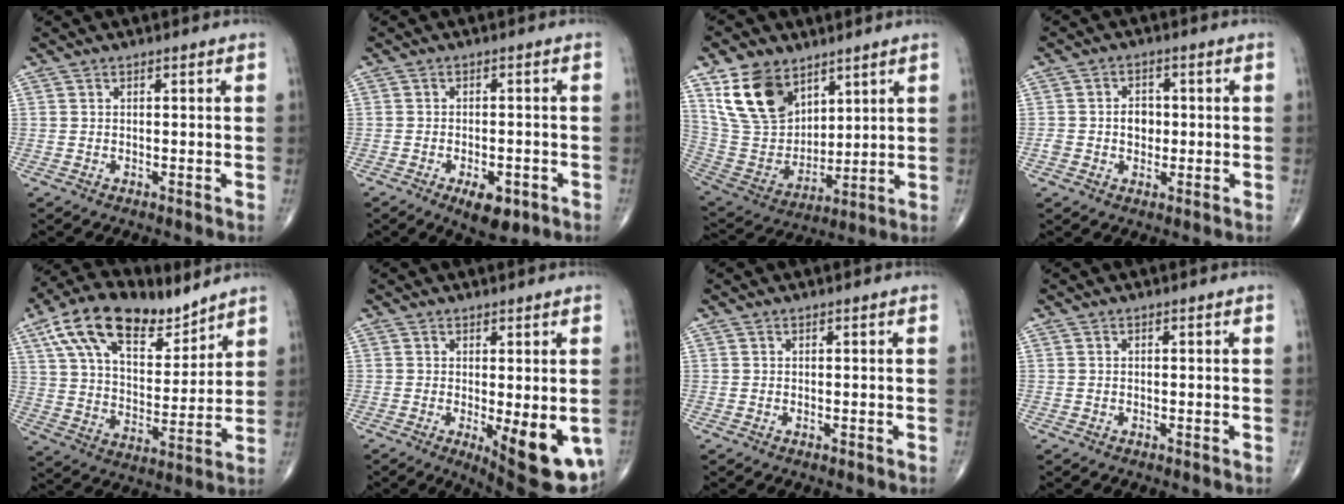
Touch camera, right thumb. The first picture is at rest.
{"total": 6.3, "force": [-3.0, 2.9, 4.7], "torque": [-0.062, 0.005, -0.036]}
{"total": 15.9, "force": [8.8, 10.3, 8.3], "torque": [-0.127, -0.042, 0.188]}
{"total": 4.5, "force": [-0.1, 3.5, 2.8], "torque": [-0.028, 0.008, -0.003]}
{"total": 18.7, "force": [11.6, 9.4, 11.2], "torque": [-0.171, -0.035, 0.210]}
{"total": 12.0, "force": [-2.9, 4.0, 10.9], "torque": [-0.131, -0.024, -0.027]}
{"total": 0.0}
{"total": 0.0}